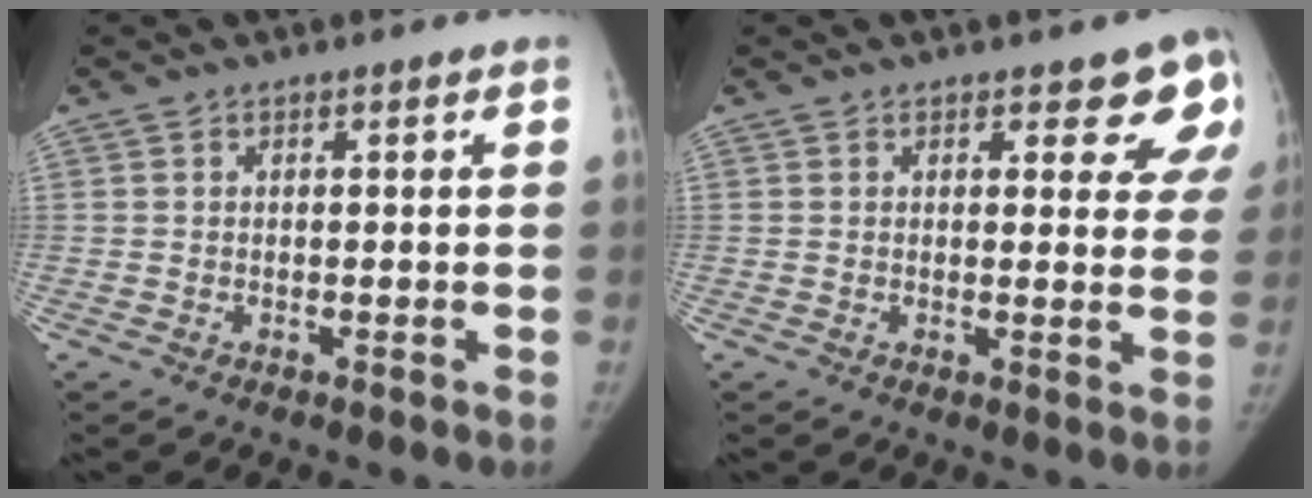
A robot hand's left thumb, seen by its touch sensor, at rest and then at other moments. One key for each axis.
{"total": 7.1, "fx": 4.8, "fy": 3.4, "fz": 4.0, "tx": -0.008, "ty": -0.026, "tz": 0.043}